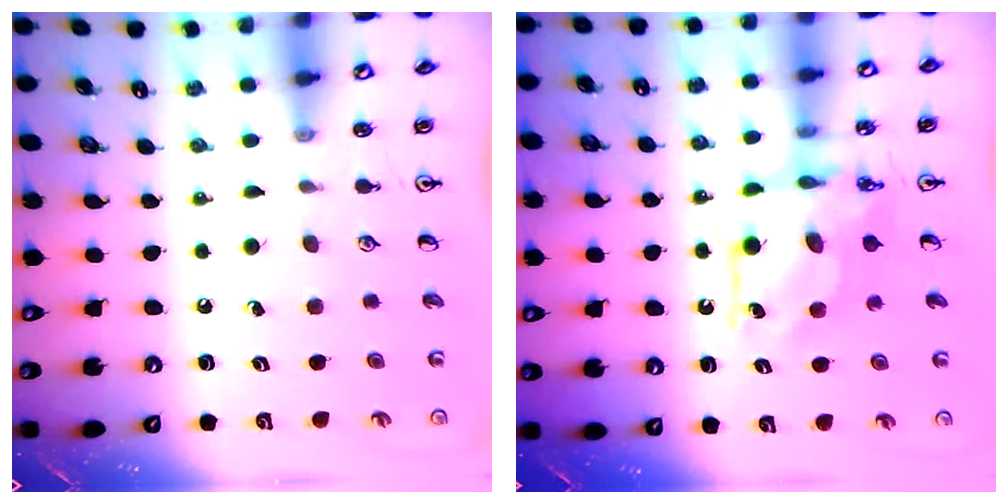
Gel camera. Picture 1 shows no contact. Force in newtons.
{"total": 9.9, "press": 9.9, "slide": 0.6}